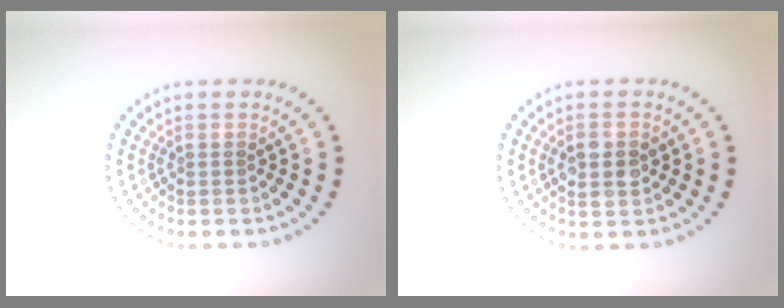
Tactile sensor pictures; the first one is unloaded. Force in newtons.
{"total": 2.6, "press": 2.6, "slide": 0.1}